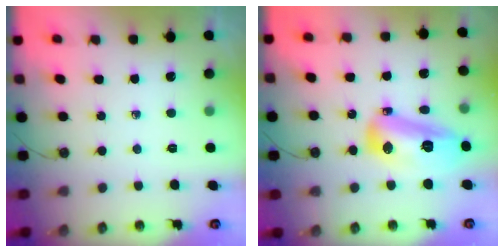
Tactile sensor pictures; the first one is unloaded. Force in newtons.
{"total": 14.9, "press": 14.8, "slide": 1.8}